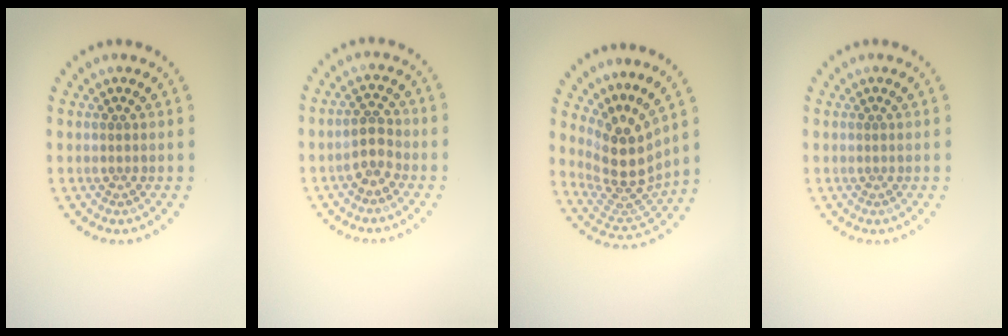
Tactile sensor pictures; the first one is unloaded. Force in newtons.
{"total": 2.2, "press": 2.1, "slide": 0.6}
{"total": 4.8, "press": 3.6, "slide": 3.3}
{"total": 0.0}